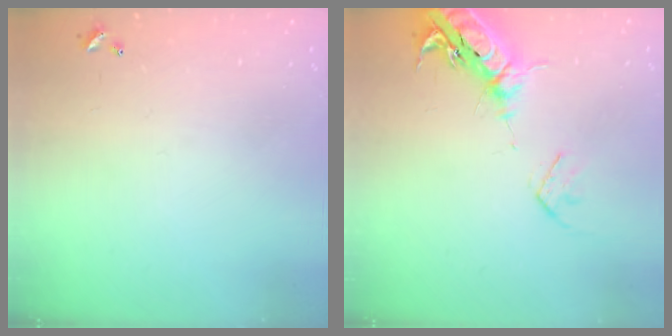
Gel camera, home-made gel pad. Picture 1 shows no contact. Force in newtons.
{"total": 18.4, "press": 17.9, "slide": 4.4}